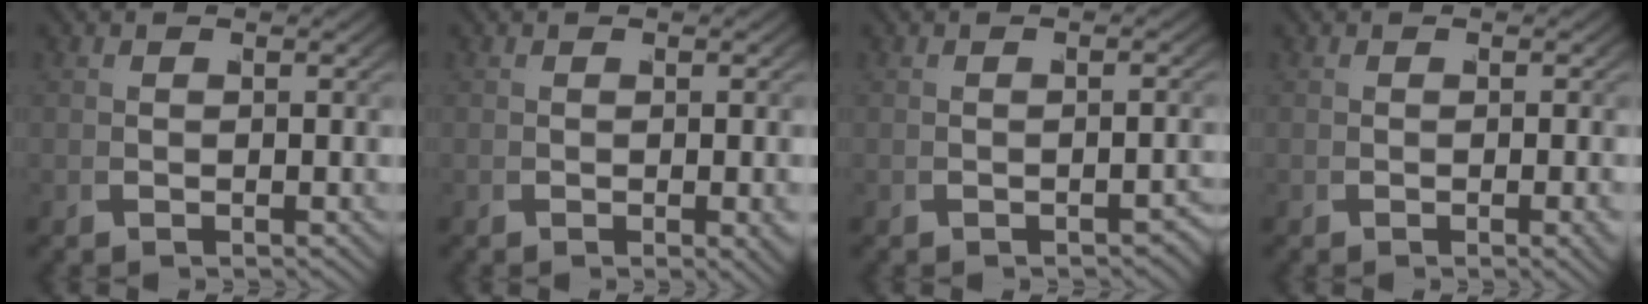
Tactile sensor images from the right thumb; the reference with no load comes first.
{"total": 1.2, "force": [-0.1, 0.3, 1.1], "torque": [-0.017, -0.002, 0.000]}
{"total": 1.6, "force": [-1.4, 0.3, 0.6], "torque": [-0.012, -0.001, -0.019]}
{"total": 1.1, "force": [-0.2, 0.3, 1.0], "torque": [-0.017, 0.001, -0.002]}